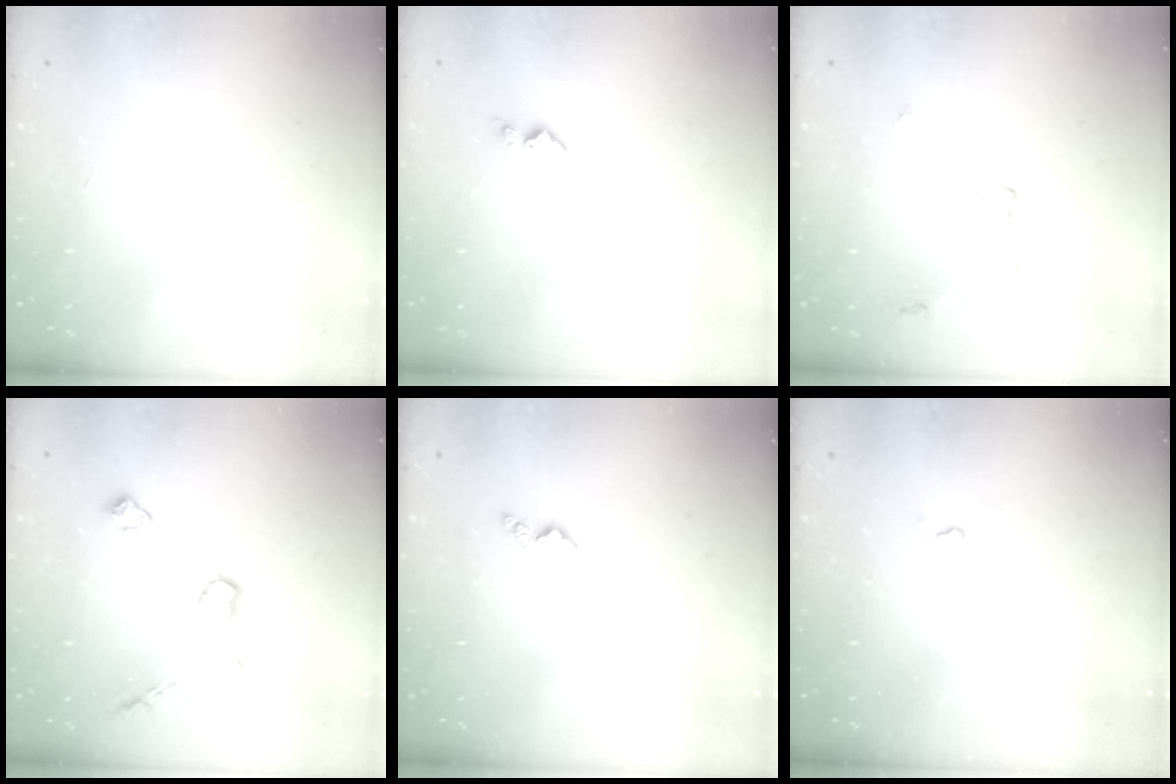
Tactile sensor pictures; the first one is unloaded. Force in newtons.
{"total": 3.8, "press": 3.8, "slide": 0.6}
{"total": 5.6, "press": 5.5, "slide": 0.6}
{"total": 9.3, "press": 9.3, "slide": 0.4}
{"total": 3.6, "press": 3.6, "slide": 0.5}
{"total": 2.4, "press": 2.3, "slide": 0.5}